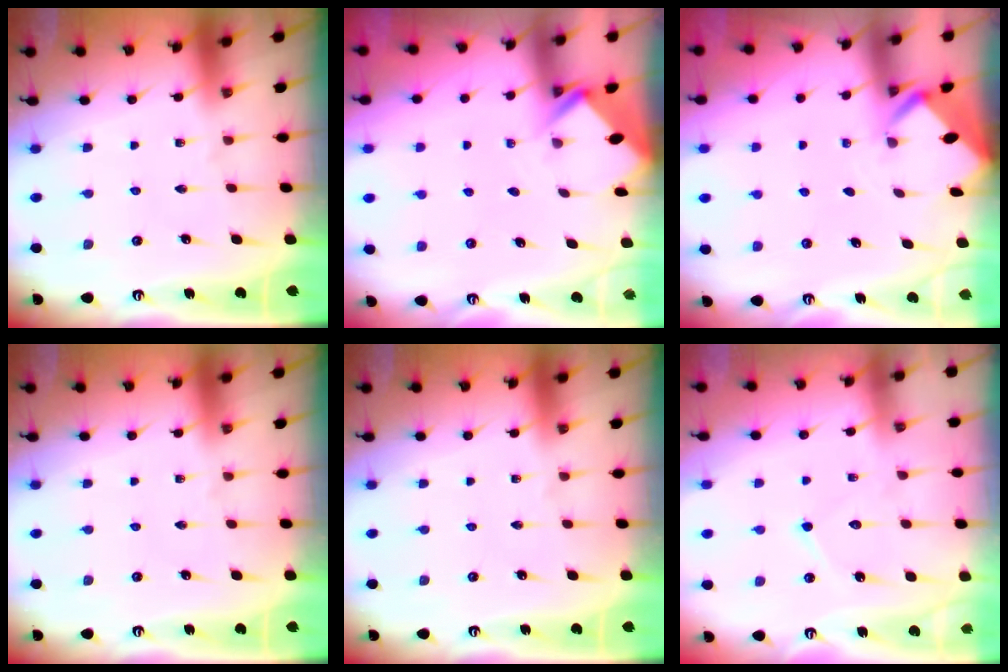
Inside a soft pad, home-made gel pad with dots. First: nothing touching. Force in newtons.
{"total": 2.7, "press": 2.7, "slide": 0.2}
{"total": 2.2, "press": 2.2, "slide": 0.2}
{"total": 0.0}
{"total": 0.0}
{"total": 7.1, "press": 7.1, "slide": 0.5}